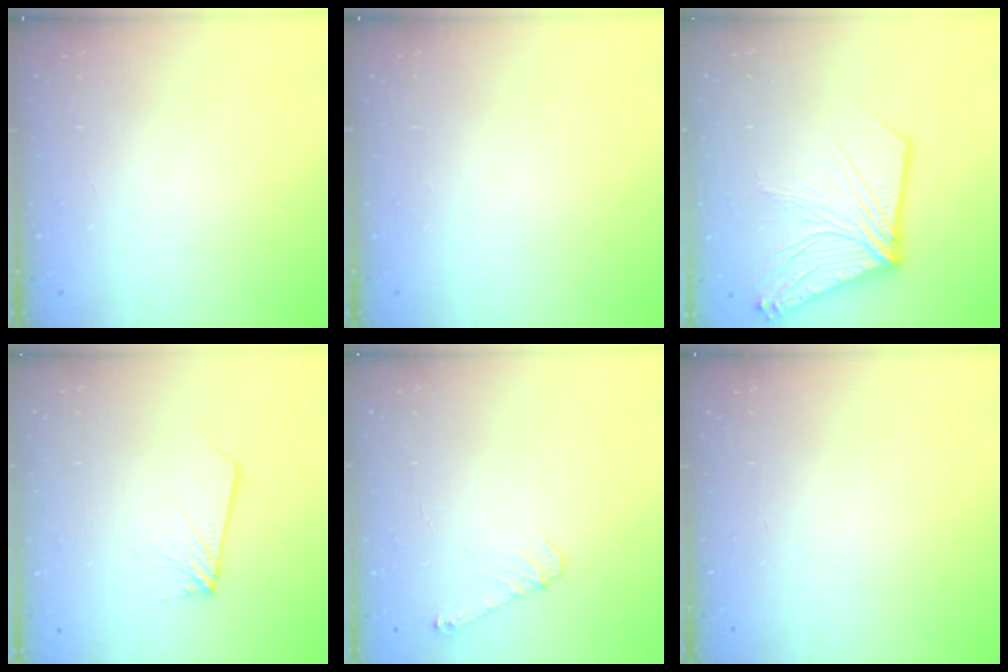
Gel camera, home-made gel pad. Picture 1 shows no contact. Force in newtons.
{"total": 0.0}
{"total": 16.4, "press": 16.2, "slide": 2.2}
{"total": 2.0, "press": 2.0, "slide": 0.2}
{"total": 6.1, "press": 6.0, "slide": 0.8}
{"total": 0.0}